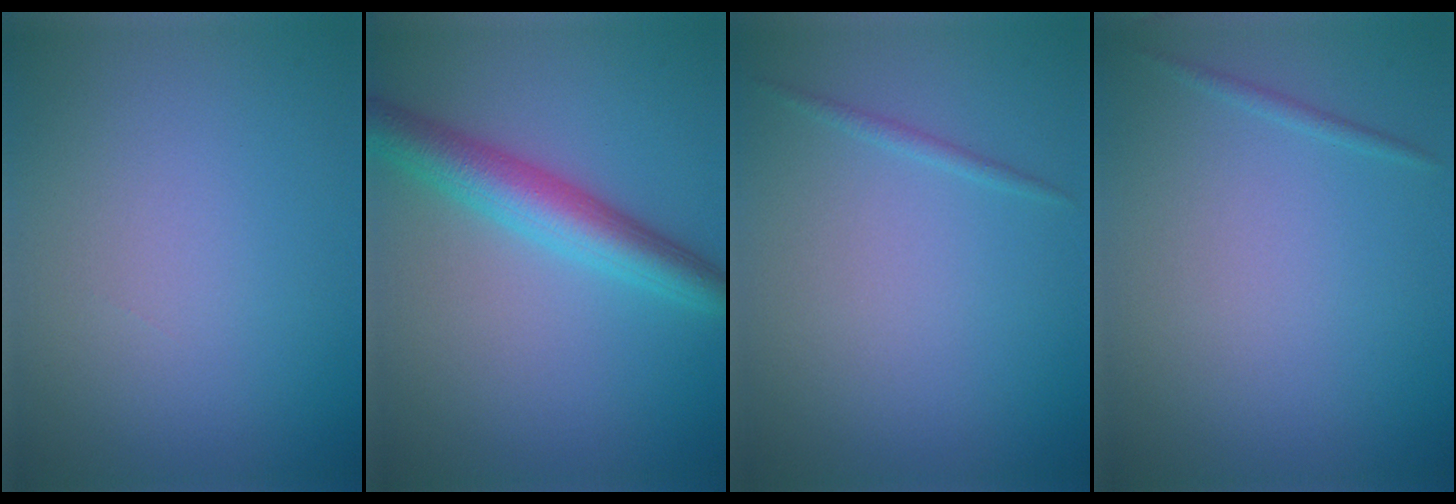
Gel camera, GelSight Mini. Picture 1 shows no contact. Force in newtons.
{"total": 5.0, "press": 5.0, "slide": 0.2}
{"total": 0.7, "press": 0.7, "slide": 0.0}
{"total": 0.6, "press": 0.6, "slide": 0.0}